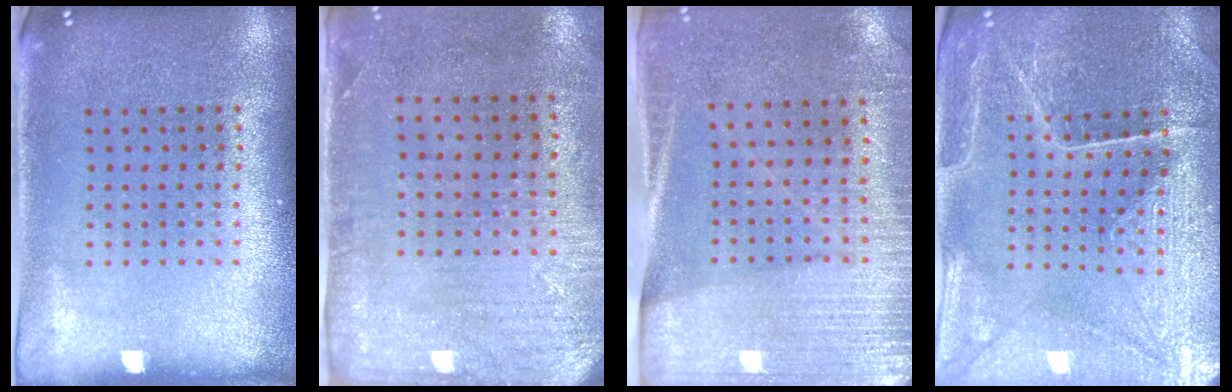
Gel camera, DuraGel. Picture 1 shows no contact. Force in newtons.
{"total": 2.9, "press": 2.3, "slide": 1.7}
{"total": 2.8, "press": 2.5, "slide": 1.3}
{"total": 2.9, "press": 2.9, "slide": 0.2}